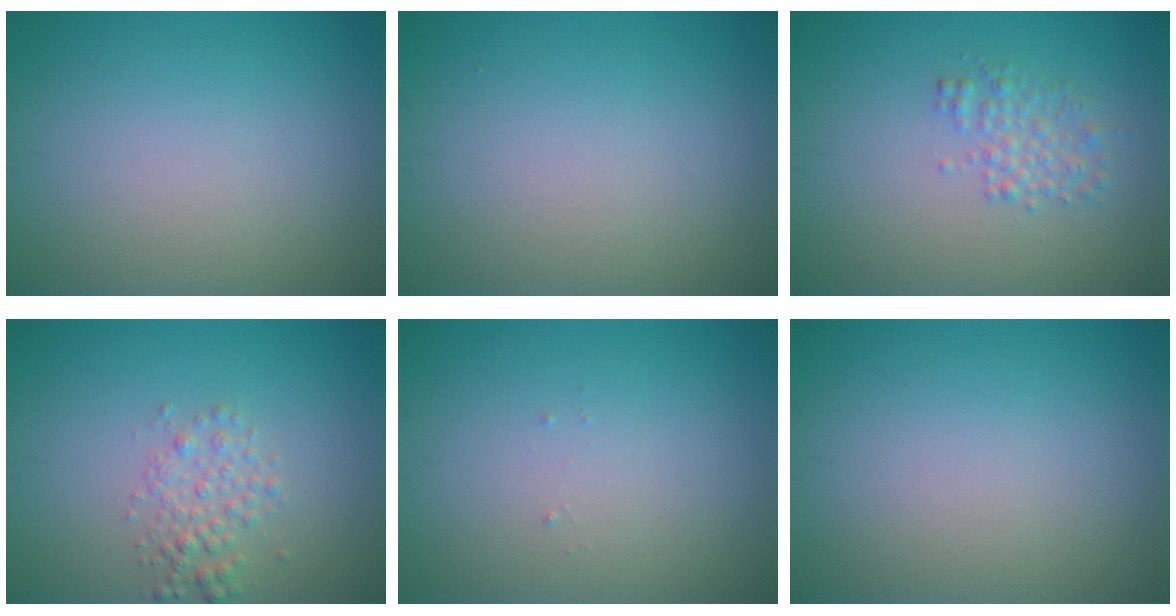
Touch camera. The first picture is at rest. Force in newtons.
{"total": 0.0}
{"total": 2.0, "press": 2.0, "slide": 0.0}
{"total": 2.1, "press": 2.1, "slide": 0.1}
{"total": 0.0}
{"total": 0.0}